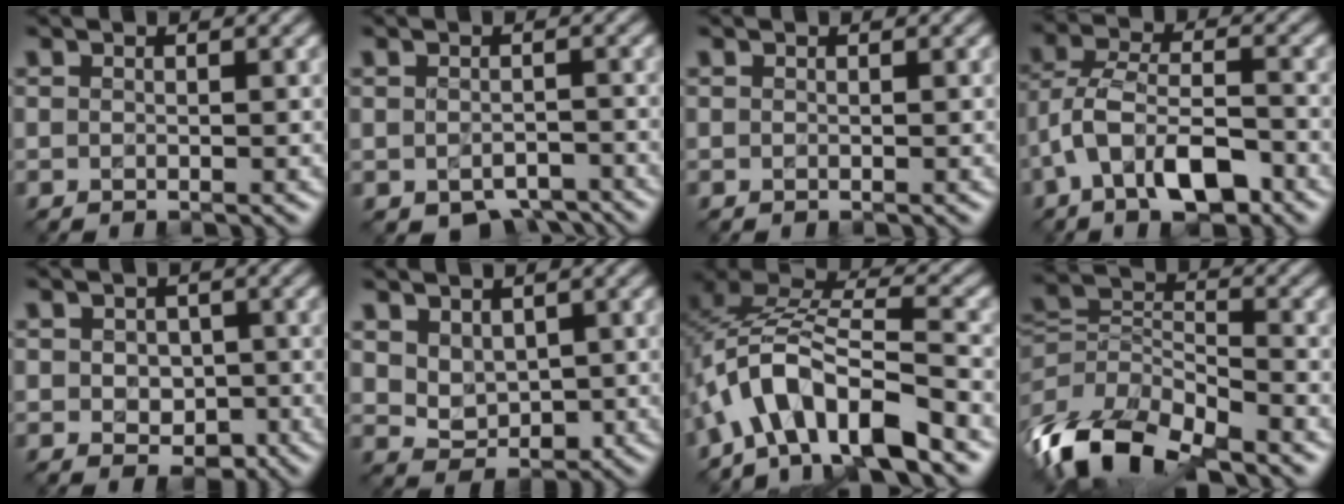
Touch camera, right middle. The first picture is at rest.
{"total": 3.5, "force": [-2.5, 1.9, 1.6], "torque": [-0.016, -0.012, -0.035]}
{"total": 0.0}
{"total": 7.0, "force": [-3.3, 3.3, 5.2], "torque": [-0.095, 0.008, -0.069]}
{"total": 2.9, "force": [-0.3, 2.3, 1.7], "torque": [-0.022, -0.004, -0.005]}
{"total": 3.0, "force": [1.2, 2.3, 1.6], "torque": [-0.033, -0.008, 0.025]}
{"total": 10.0, "force": [-5.2, 3.9, 7.6], "torque": [-0.130, 0.016, -0.102]}
{"total": 10.2, "force": [-6.1, 4.8, 6.6], "torque": [-0.138, -0.017, -0.121]}